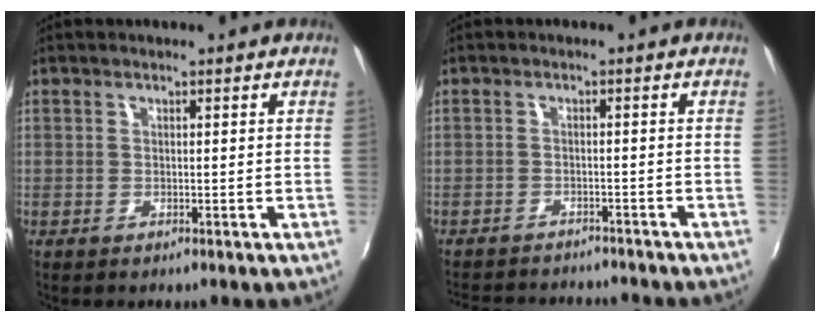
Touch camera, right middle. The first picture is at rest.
{"total": 10.2, "force": [-9.4, 2.4, 3.3], "torque": [-0.082, -0.010, -0.136]}